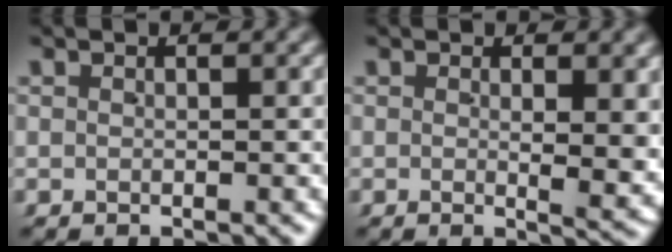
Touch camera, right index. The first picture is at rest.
{"total": 2.6, "force": [0.4, 0.2, 2.6], "torque": [-0.032, -0.009, 0.008]}